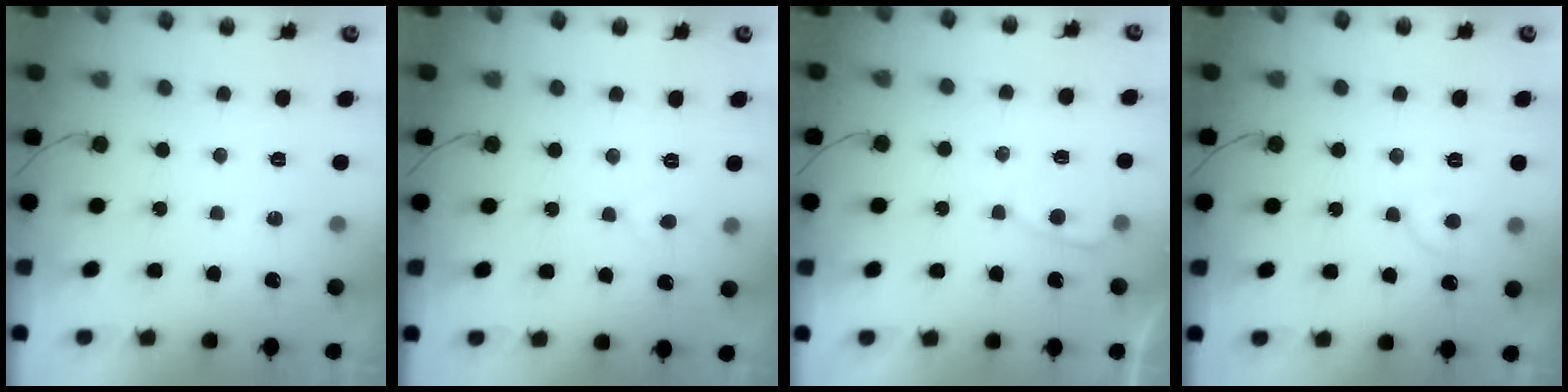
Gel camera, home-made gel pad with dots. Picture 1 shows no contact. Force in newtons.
{"total": 2.9, "press": 2.9, "slide": 0.2}
{"total": 2.7, "press": 2.7, "slide": 0.3}
{"total": 6.6, "press": 6.6, "slide": 0.9}